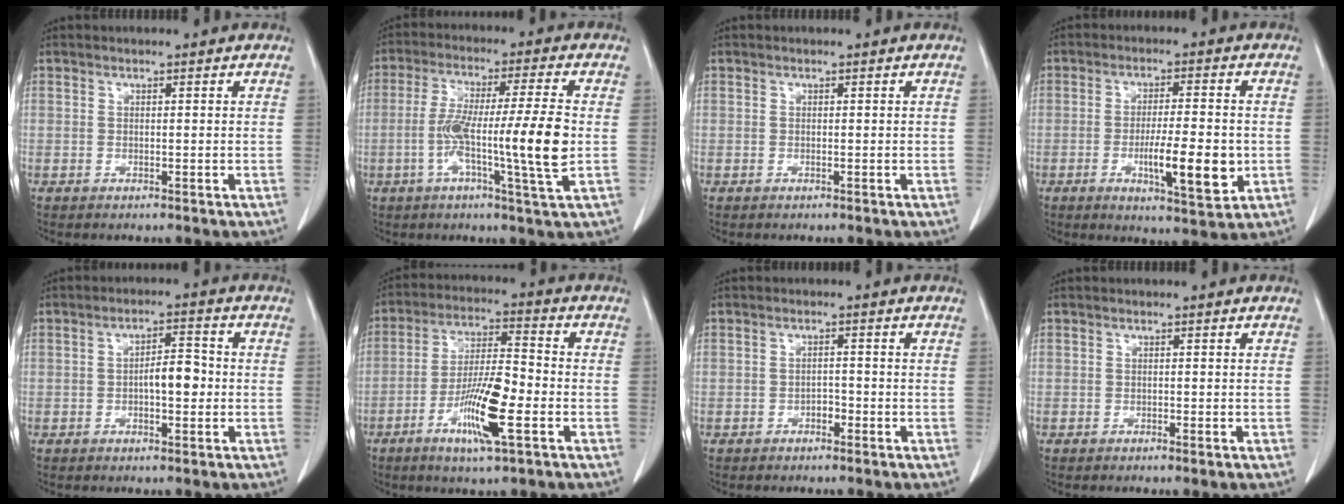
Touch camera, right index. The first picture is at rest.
{"total": 13.2, "force": [-2.2, -0.6, 13.1], "torque": [-0.236, -0.001, -0.046]}
{"total": 0.0}
{"total": 9.4, "force": [-2.3, 1.6, 9.0], "torque": [-0.142, -0.014, -0.035]}
{"total": 4.7, "force": [-0.7, 1.7, 4.4], "torque": [-0.072, 0.011, -0.011]}
{"total": 11.4, "force": [-4.5, 1.3, 10.4], "torque": [-0.195, -0.009, -0.082]}
{"total": 1.4, "force": [-0.9, 0.7, 0.8], "torque": [-0.012, 0.004, -0.015]}
{"total": 0.6, "force": [-0.4, 0.1, 0.5], "torque": [-0.011, -0.001, -0.004]}